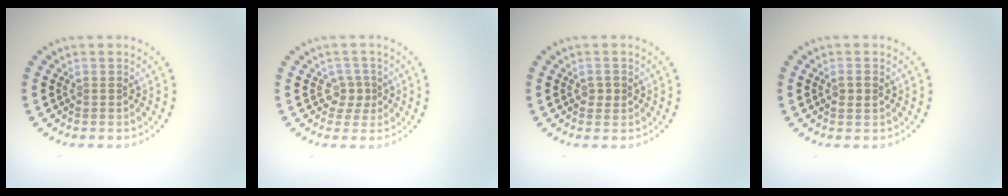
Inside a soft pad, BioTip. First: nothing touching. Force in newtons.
{"total": 1.8, "press": 1.3, "slide": 1.1}
{"total": 1.1, "press": 1.0, "slide": 0.2}
{"total": 1.1, "press": 1.1, "slide": 0.3}